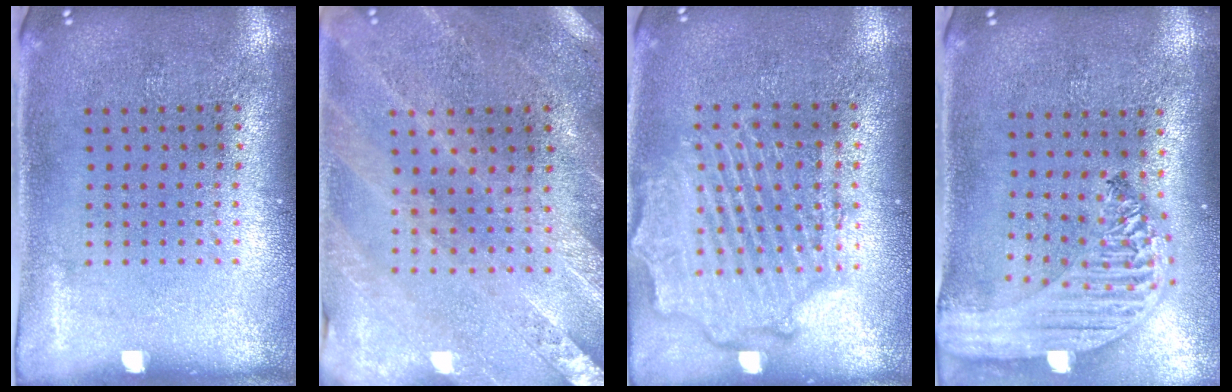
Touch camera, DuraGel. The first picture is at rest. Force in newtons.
{"total": 0.6, "press": 0.6, "slide": 0.2}
{"total": 2.4, "press": 2.2, "slide": 0.8}
{"total": 2.5, "press": 2.2, "slide": 1.4}